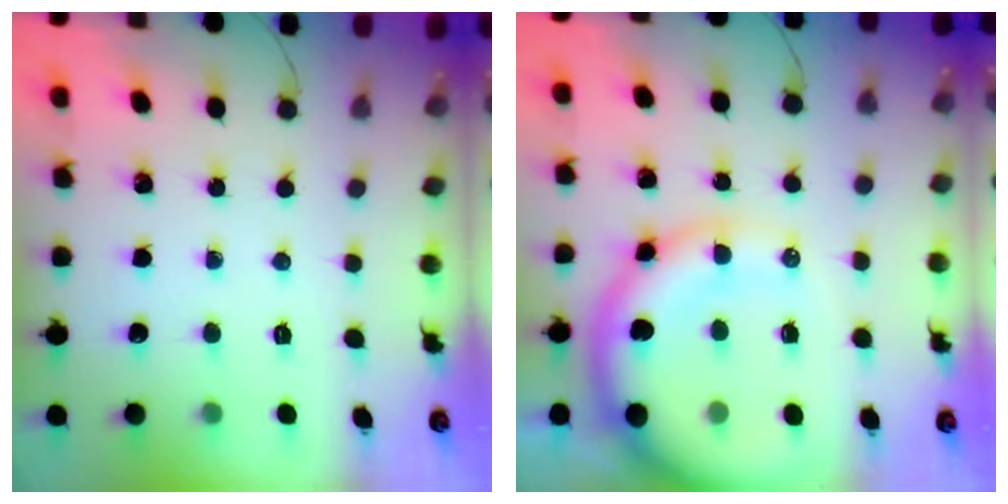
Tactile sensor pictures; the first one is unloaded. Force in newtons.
{"total": 16.3, "press": 16.0, "slide": 3.1}